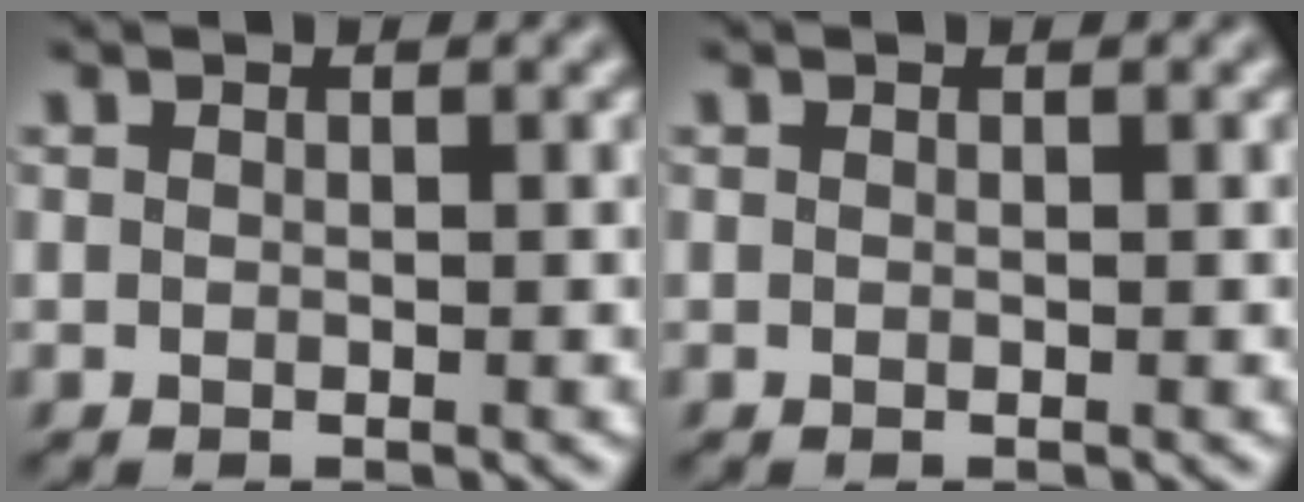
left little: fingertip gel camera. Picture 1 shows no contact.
{"total": 0.0}